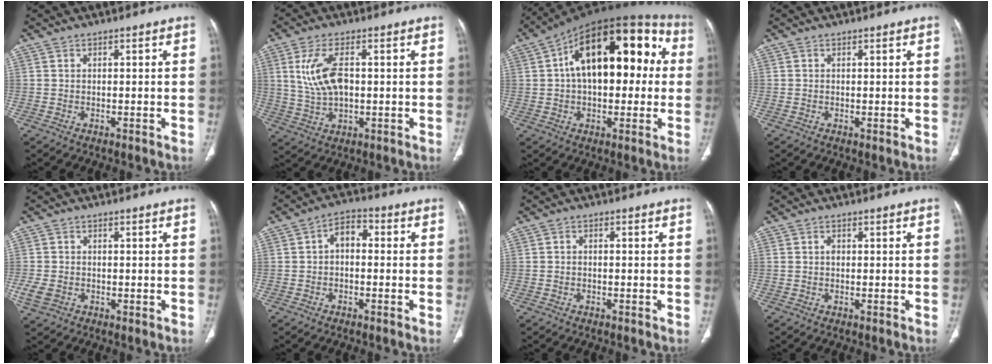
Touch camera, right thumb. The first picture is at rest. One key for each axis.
{"total": 9.2, "fx": 1.5, "fy": 4.7, "fz": 7.8, "tx": -0.160, "ty": 0.002, "tz": 0.036}
{"total": 24.1, "fx": 3.9, "fy": 13.1, "fz": 19.9, "tx": -0.279, "ty": 0.051, "tz": 0.051}
{"total": 0.5, "fx": 0.0, "fy": 0.2, "fz": 0.5, "tx": -0.012, "ty": -0.004, "tz": 0.001}
{"total": 4.4, "fx": -0.7, "fy": 3.3, "fz": 2.8, "tx": -0.067, "ty": 0.001, "tz": -0.006}
{"total": 5.1, "fx": 0.0, "fy": 3.3, "fz": 3.9, "tx": -0.051, "ty": 0.021, "tz": -0.014}
{"total": 0.7, "fx": -0.3, "fy": 0.5, "fz": 0.5, "tx": -0.006, "ty": 0.002, "tz": -0.009}
{"total": 1.1, "fx": 0.1, "fy": 0.8, "fz": 0.7, "tx": -0.009, "ty": 0.003, "tz": 0.001}